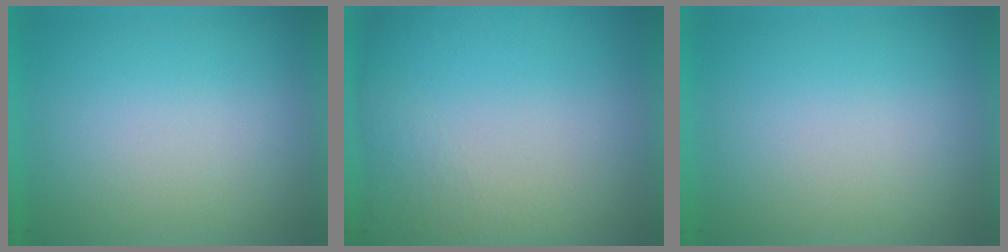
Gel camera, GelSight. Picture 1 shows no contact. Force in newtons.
{"total": 5.8}
{"total": 0.0}